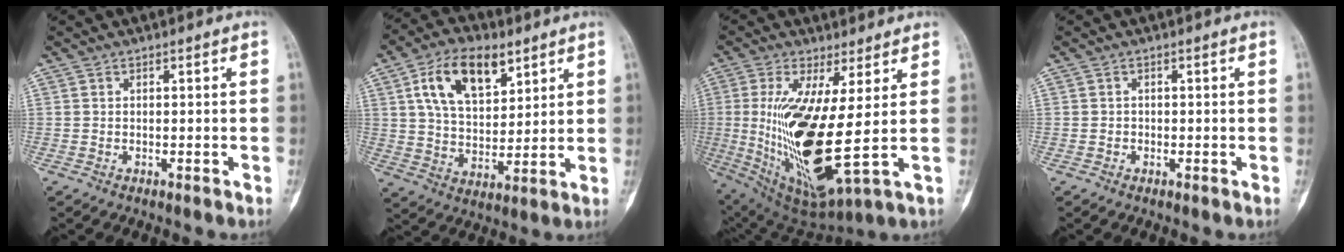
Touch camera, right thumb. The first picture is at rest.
{"total": 14.6, "force": [6.9, 8.1, 10.0], "torque": [-0.150, -0.018, 0.126]}
{"total": 19.6, "force": [0.5, 5.0, 18.9], "torque": [-0.395, -0.038, 0.028]}
{"total": 0.7, "force": [-0.2, 0.6, -0.1], "torque": [0.007, 0.005, -0.006]}